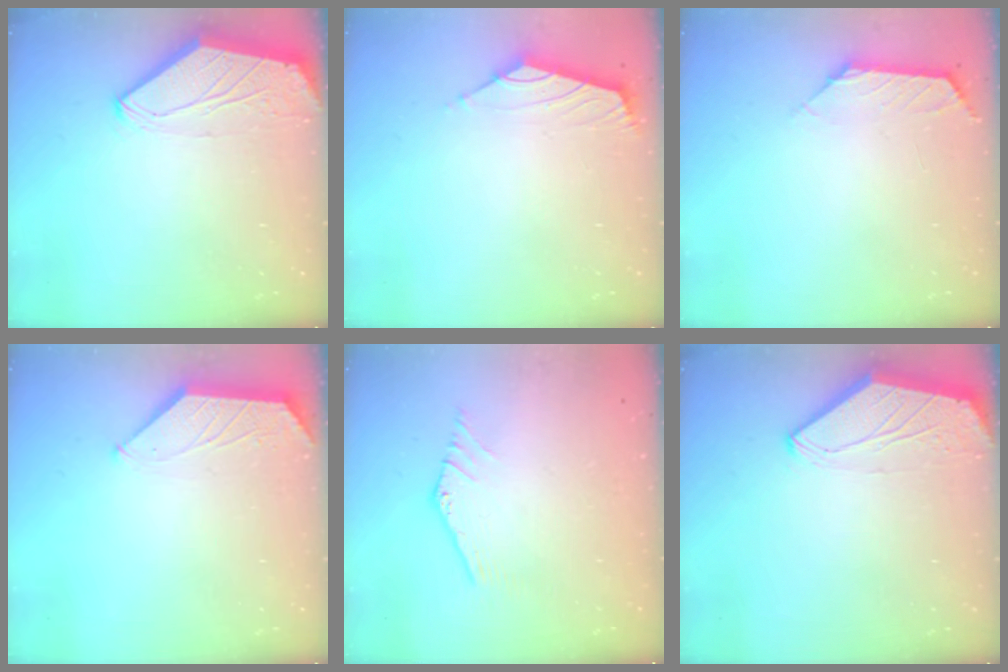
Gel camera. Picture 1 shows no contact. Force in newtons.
{"total": 1.6, "press": 1.4, "slide": 0.6}
{"total": 1.0, "press": 0.8, "slide": 0.5}
{"total": 1.5, "press": 1.4, "slide": 0.3}
{"total": 2.0, "press": 2.0, "slide": 0.1}
{"total": 0.0}